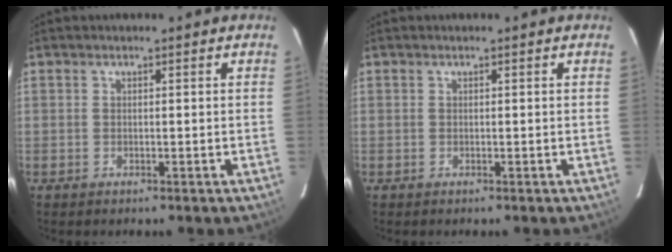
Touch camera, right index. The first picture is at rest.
{"total": 0.0}